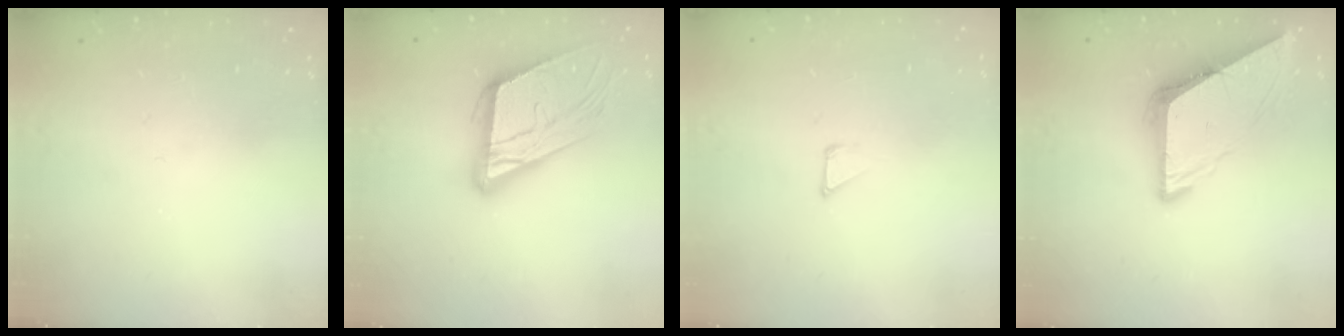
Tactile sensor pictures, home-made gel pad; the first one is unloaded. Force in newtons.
{"total": 17.6, "press": 17.4, "slide": 2.6}
{"total": 1.7, "press": 1.7, "slide": 0.0}
{"total": 9.1, "press": 9.0, "slide": 1.1}